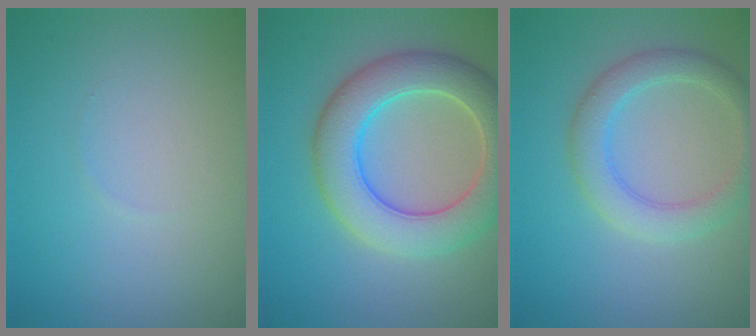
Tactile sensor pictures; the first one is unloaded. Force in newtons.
{"total": 7.7, "press": 7.7, "slide": 0.5}
{"total": 3.7, "press": 3.7, "slide": 0.3}